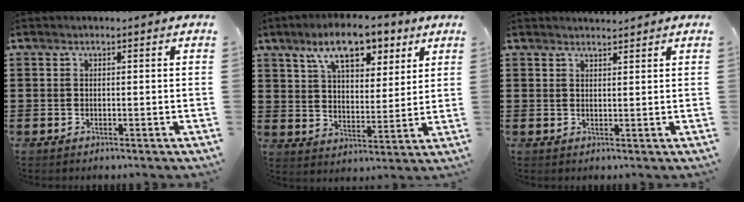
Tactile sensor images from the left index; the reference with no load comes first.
{"total": 10.8, "force": [7.4, 4.2, 6.6], "torque": [-0.120, -0.014, 0.128]}
{"total": 1.5, "force": [1.5, 0.1, 0.1], "torque": [-0.005, 0.003, 0.030]}